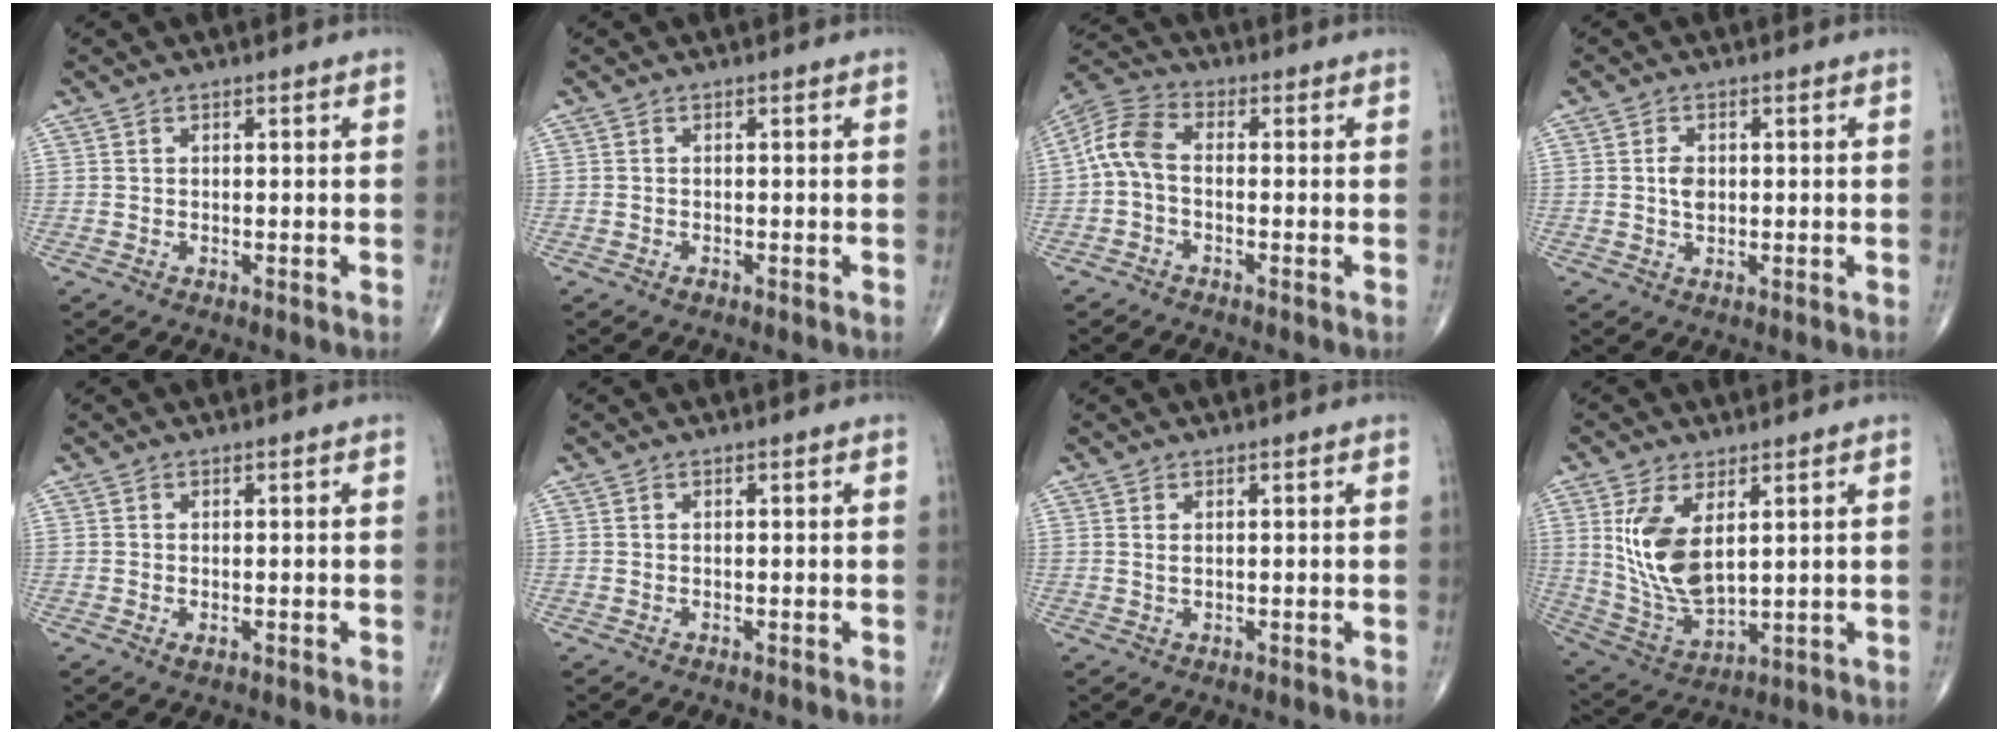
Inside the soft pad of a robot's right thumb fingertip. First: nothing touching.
{"total": 0.6, "force": [-0.4, 0.3, 0.3], "torque": [-0.004, 0.001, -0.008]}
{"total": 7.1, "force": [-0.8, 4.1, 5.7], "torque": [-0.120, 0.023, -0.030]}
{"total": 2.9, "force": [0.2, 2.0, 2.1], "torque": [-0.032, 0.000, 0.004]}
{"total": 0.8, "force": [-0.2, 0.4, 0.7], "torque": [-0.013, -0.003, -0.003]}
{"total": 0.0}
{"total": 0.9, "force": [0.4, 0.4, 0.7], "torque": [-0.015, 0.000, 0.010]}
{"total": 12.6, "force": [3.5, 6.3, 10.3], "torque": [-0.196, -0.021, 0.087]}